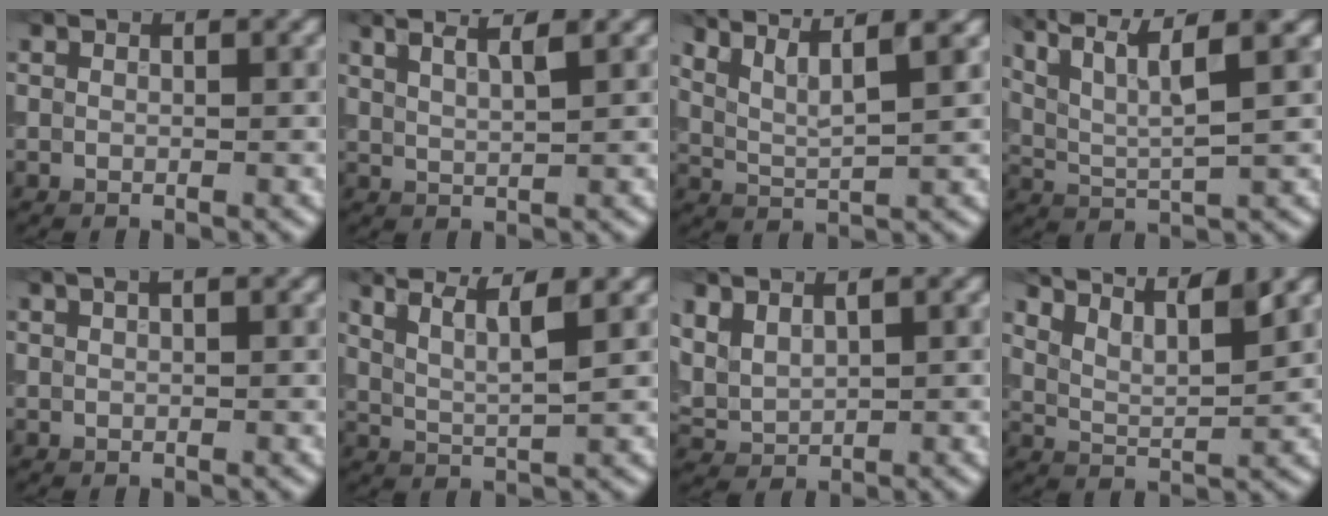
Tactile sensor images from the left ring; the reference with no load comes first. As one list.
[{"total": 3.8, "force": [2.4, 1.2, 2.7], "torque": [-0.028, 0.019, 0.017]}, {"total": 5.2, "force": [3.7, 1.1, 3.5], "torque": [-0.063, 0.020, 0.046]}, {"total": 7.0, "force": [4.2, 1.5, 5.3], "torque": [-0.101, 0.015, 0.072]}, {"total": 1.1, "force": [0.6, 0.2, 0.8], "torque": [-0.020, 0.003, 0.011]}, {"total": 4.5, "force": [3.1, 1.0, 3.2], "torque": [-0.055, 0.016, 0.037]}, {"total": 2.5, "force": [1.6, 1.4, 1.4], "torque": [-0.039, 0.002, 0.035]}, {"total": 6.6, "force": [5.1, 1.9, 3.7], "torque": [-0.060, 0.029, 0.058]}]